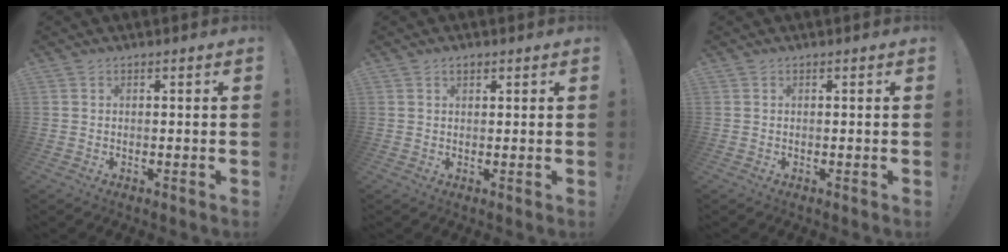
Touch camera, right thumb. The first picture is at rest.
{"total": 1.4, "force": [0.9, 0.8, 0.7], "torque": [-0.012, 0.000, 0.017]}
{"total": 0.0}